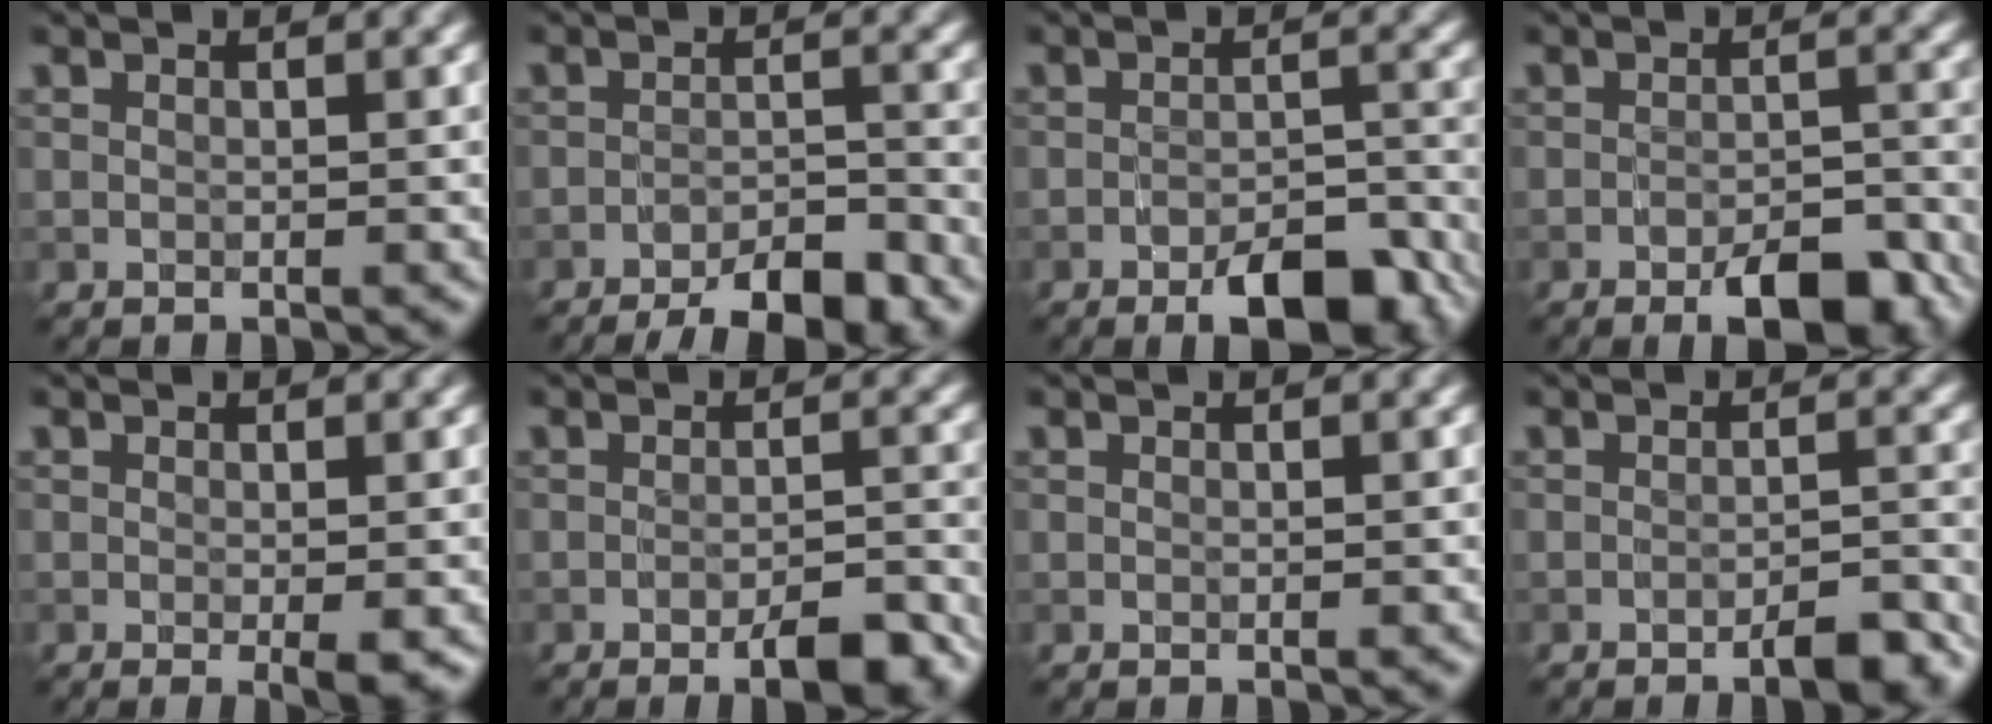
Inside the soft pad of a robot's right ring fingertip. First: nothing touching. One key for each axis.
{"total": 6.5, "fx": -4.8, "fy": 1.6, "fz": 4.1, "tx": -0.059, "ty": -0.003, "tz": -0.074}
{"total": 6.7, "fx": -4.2, "fy": 2.3, "fz": 4.7, "tx": -0.065, "ty": 0.000, "tz": -0.059}
{"total": 5.9, "fx": -3.6, "fy": 1.9, "fz": 4.2, "tx": -0.061, "ty": 0.001, "tz": -0.050}
{"total": 1.7, "fx": -0.4, "fy": 0.1, "fz": 1.6, "tx": -0.023, "ty": -0.010, "tz": -0.005}
{"total": 4.4, "fx": -2.6, "fy": 1.0, "fz": 3.4, "tx": -0.052, "ty": -0.001, "tz": -0.037}
{"total": 0.0}
{"total": 3.6, "fx": -2.4, "fy": 0.8, "fz": 2.6, "tx": -0.037, "ty": 0.002, "tz": -0.036}